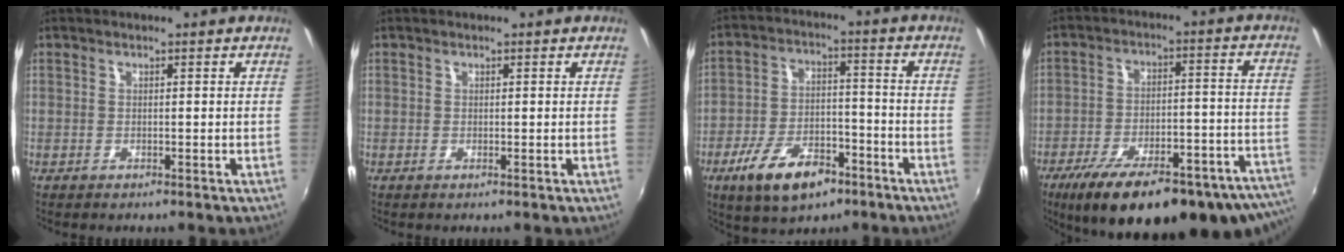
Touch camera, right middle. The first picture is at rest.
{"total": 0.0}
{"total": 13.3, "force": [-7.9, 6.4, 8.6], "torque": [-0.178, -0.003, -0.129]}
{"total": 29.8, "force": [-21.9, 8.3, 18.3], "torque": [-0.269, -0.046, -0.291]}